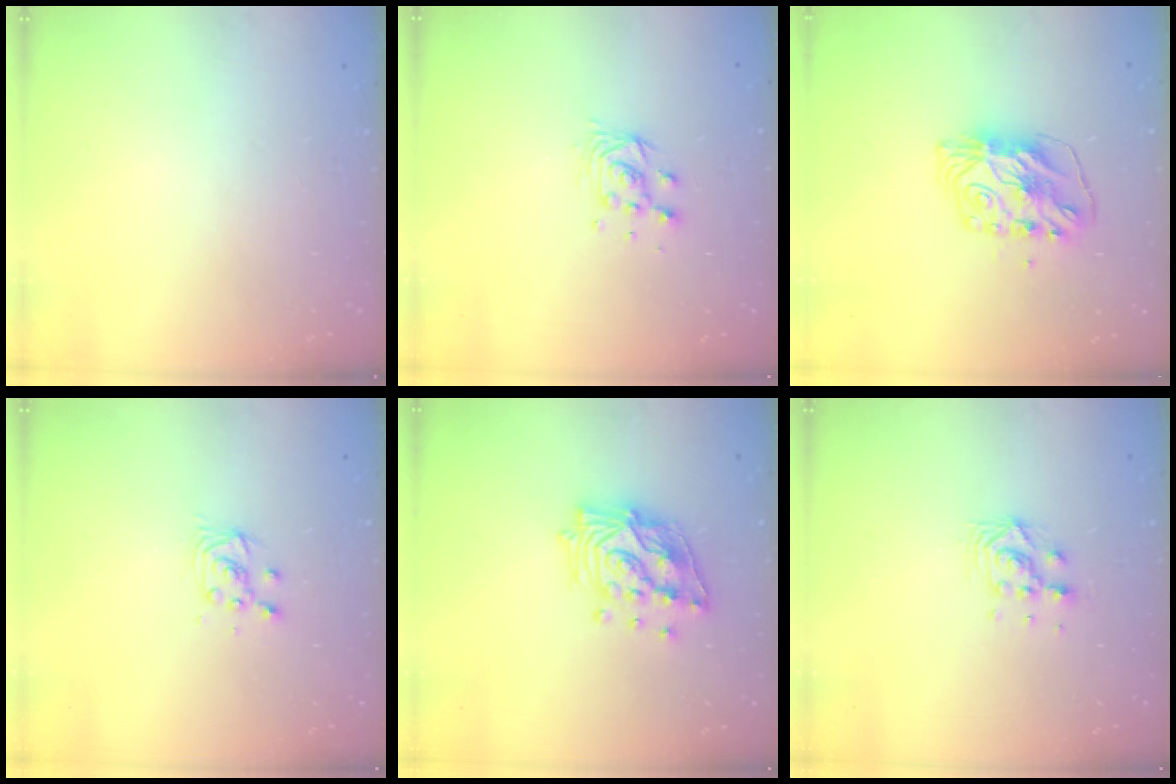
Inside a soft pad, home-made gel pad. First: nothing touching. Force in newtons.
{"total": 6.4, "press": 6.4, "slide": 0.3}
{"total": 8.4, "press": 8.4, "slide": 0.8}
{"total": 4.6, "press": 4.6, "slide": 0.5}
{"total": 16.7, "press": 16.7, "slide": 1.2}
{"total": 7.0, "press": 7.0, "slide": 0.5}